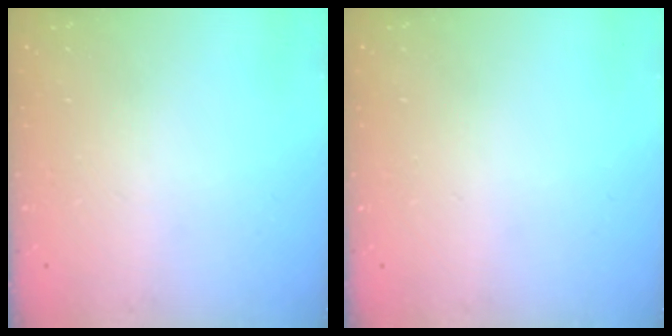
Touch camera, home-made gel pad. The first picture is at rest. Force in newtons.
{"total": 0.0}